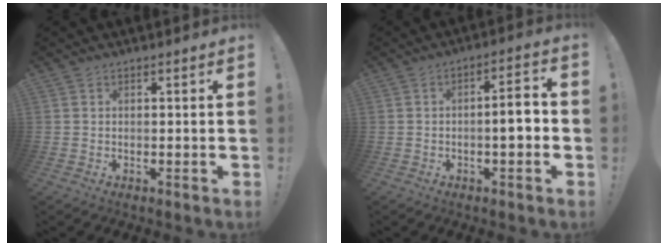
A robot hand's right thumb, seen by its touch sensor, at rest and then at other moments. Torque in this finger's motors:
{"motor_torque": [0.02, -0.39, -0.14, 0.32, 0.02]}